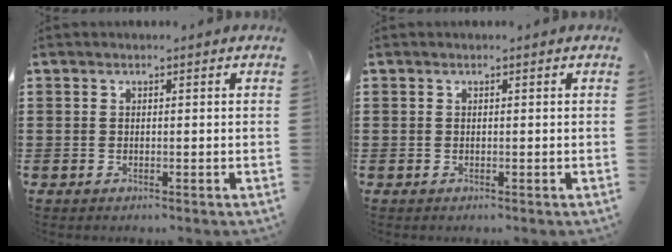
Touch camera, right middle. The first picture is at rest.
{"total": 0.0}